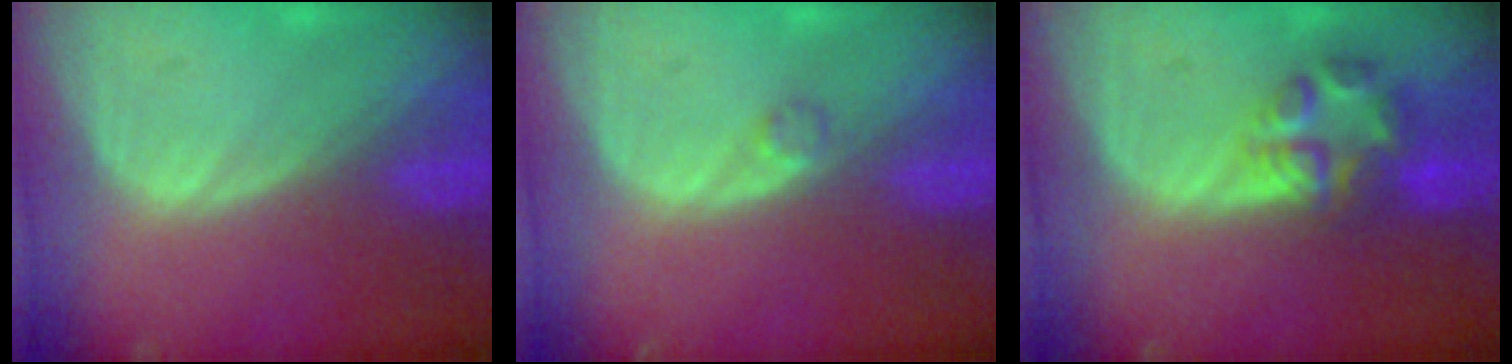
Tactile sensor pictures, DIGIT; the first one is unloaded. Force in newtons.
{"total": 1.2, "press": 1.2, "slide": 0.1}
{"total": 7.0, "press": 6.1, "slide": 3.4}